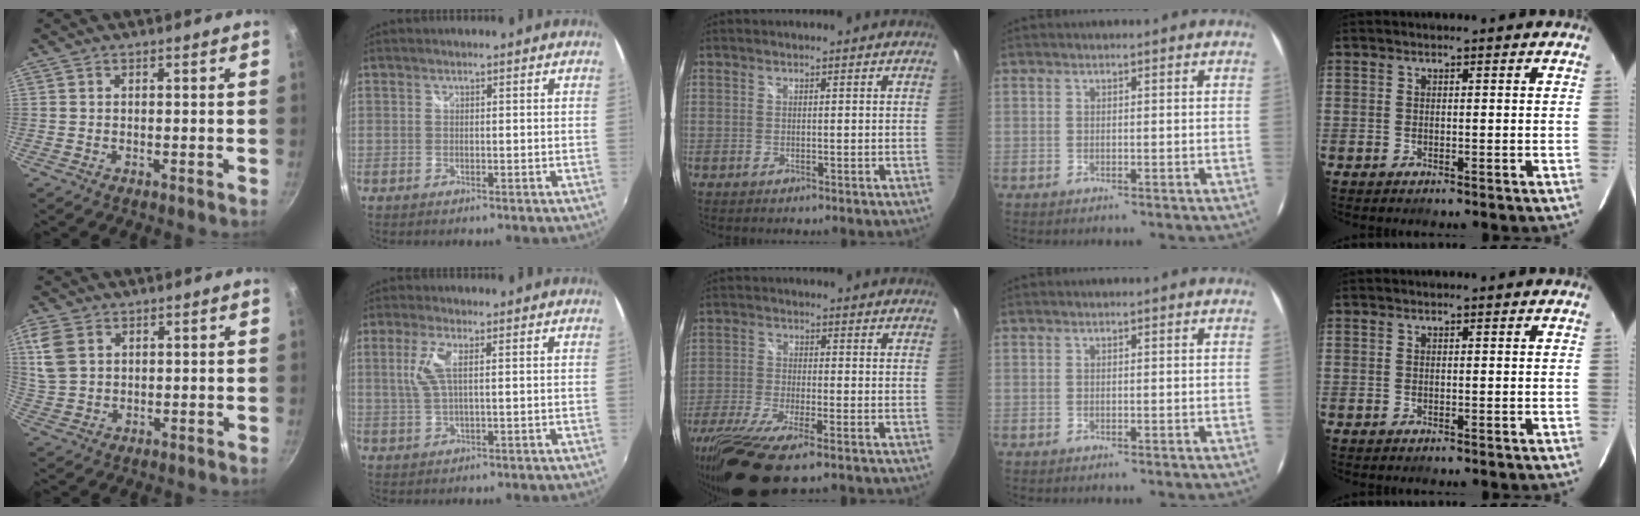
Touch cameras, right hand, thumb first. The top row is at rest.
{"thumb": {"total": 7.0, "force": [2.7, 4.9, 4.2], "torque": [-0.079, -0.005, 0.060]}, "index": {"total": 5.1, "force": [1.1, 1.3, 4.8], "torque": [-0.105, 0.004, 0.026]}, "middle": {"total": 15.6, "force": [-11.0, 3.1, 10.6], "torque": [-0.231, -0.058, -0.202]}}